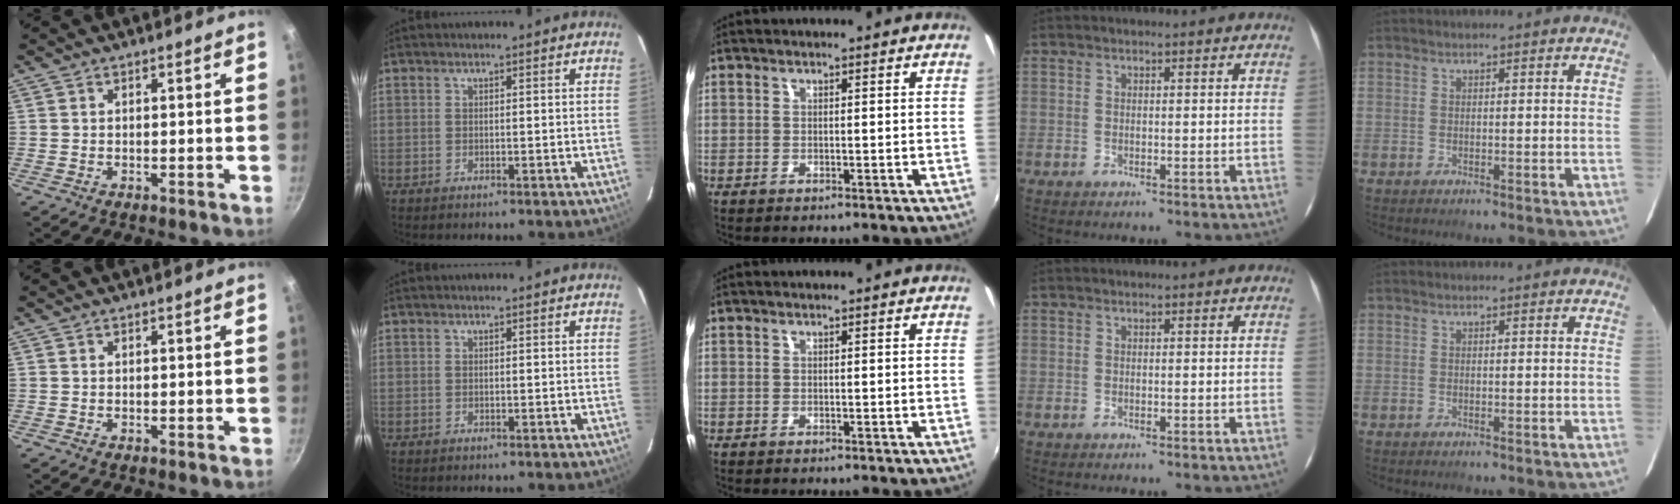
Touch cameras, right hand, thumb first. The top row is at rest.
{}